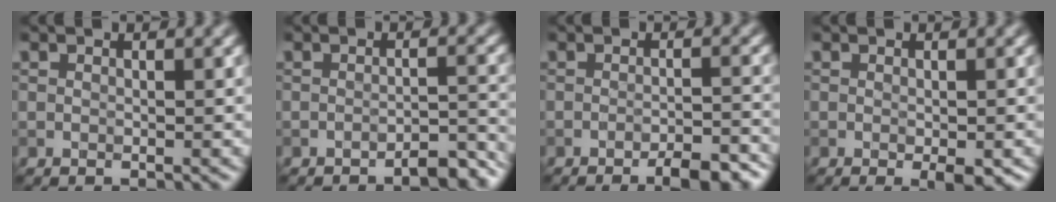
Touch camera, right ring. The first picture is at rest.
{"total": 2.9, "force": [-2.3, 0.6, 1.8], "torque": [-0.019, 0.007, -0.036]}
{"total": 4.3, "force": [-2.9, 0.9, 3.1], "torque": [-0.044, 0.001, -0.042]}
{"total": 2.2, "force": [-0.8, 0.6, 1.9], "torque": [-0.025, -0.007, -0.009]}